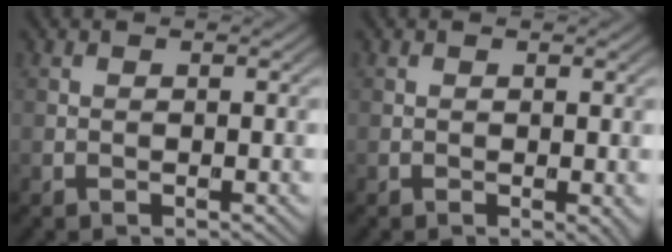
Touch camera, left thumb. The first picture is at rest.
{"total": 0.7, "force": [-0.1, 0.3, 0.7], "torque": [-0.007, -0.004, -0.002]}